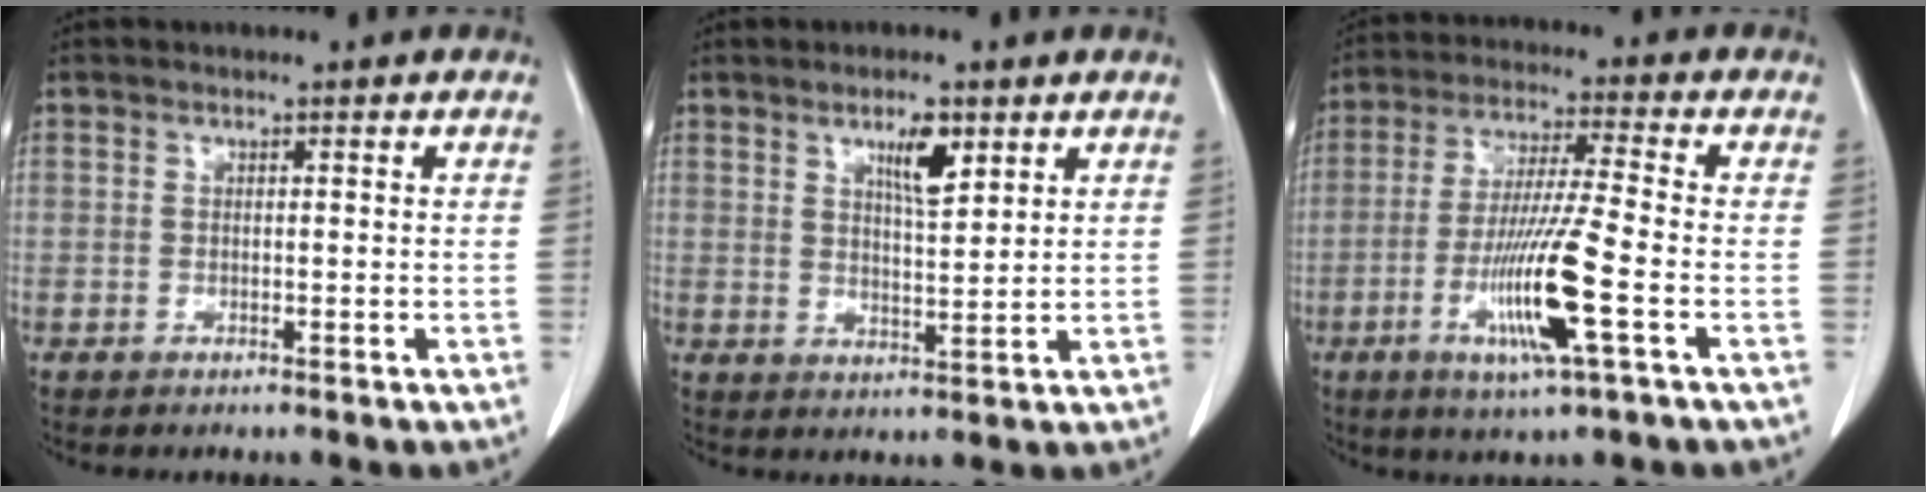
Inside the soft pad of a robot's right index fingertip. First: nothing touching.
{"total": 5.1, "force": [2.8, 1.1, 4.1], "torque": [-0.074, -0.002, 0.050]}
{"total": 12.2, "force": [-4.0, -0.3, 11.5], "torque": [-0.227, -0.019, -0.078]}